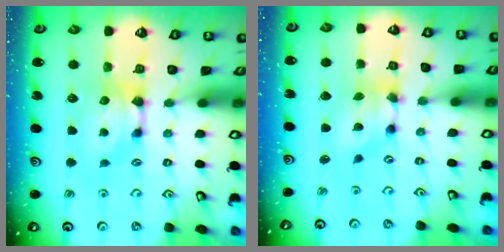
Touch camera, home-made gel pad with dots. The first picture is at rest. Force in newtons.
{"total": 4.9, "press": 4.5, "slide": 1.9}